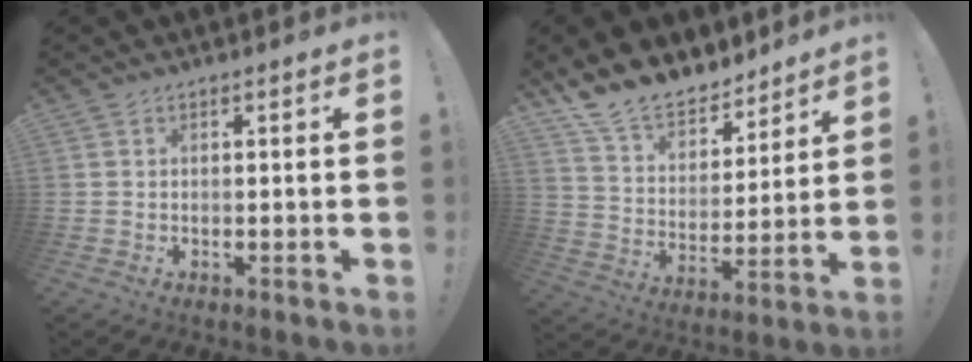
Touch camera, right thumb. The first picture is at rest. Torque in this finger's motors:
{"motor_torque": [-0.87, 0.95, 0.92, 0.98, 0.02]}